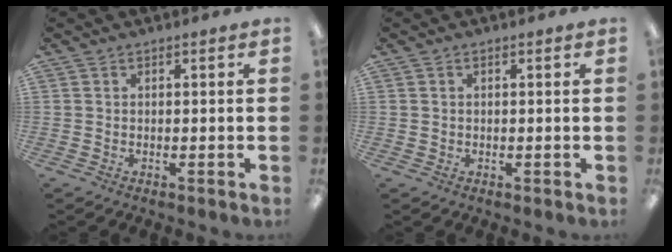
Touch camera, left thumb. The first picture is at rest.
{"total": 0.6, "force": [0.2, 0.6, 0.1], "torque": [-0.001, 0.006, 0.002]}